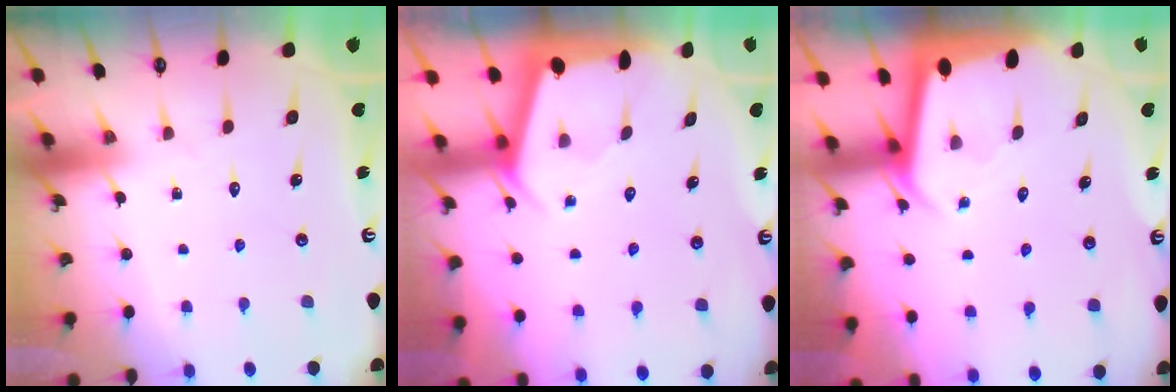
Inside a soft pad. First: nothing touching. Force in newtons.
{"total": 2.4, "press": 2.4, "slide": 0.3}
{"total": 2.2, "press": 2.2, "slide": 0.1}